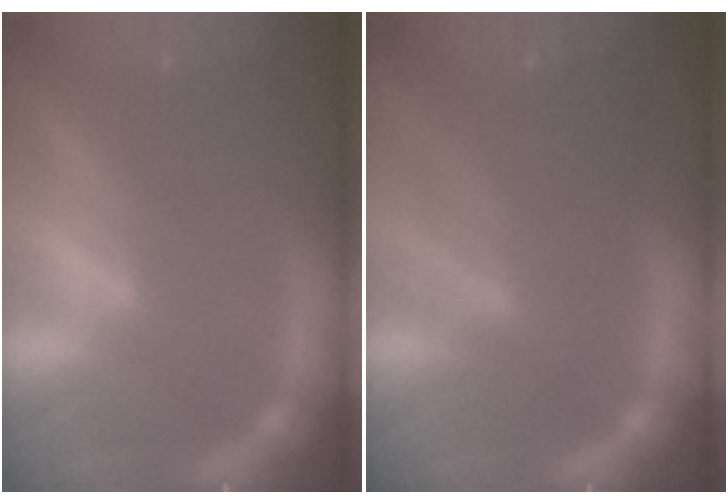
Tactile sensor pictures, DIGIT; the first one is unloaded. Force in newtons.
{"total": 8.1}